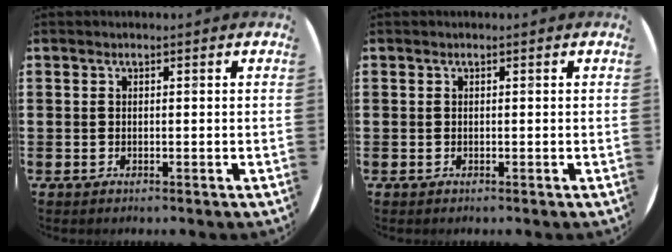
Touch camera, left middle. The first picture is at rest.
{"total": 0.0}